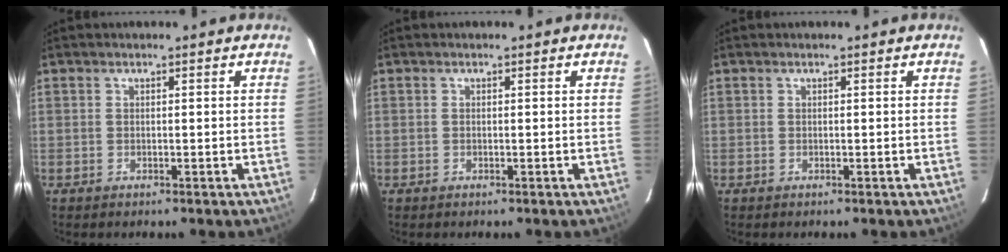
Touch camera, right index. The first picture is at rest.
{"total": 0.0}
{"total": 0.0}